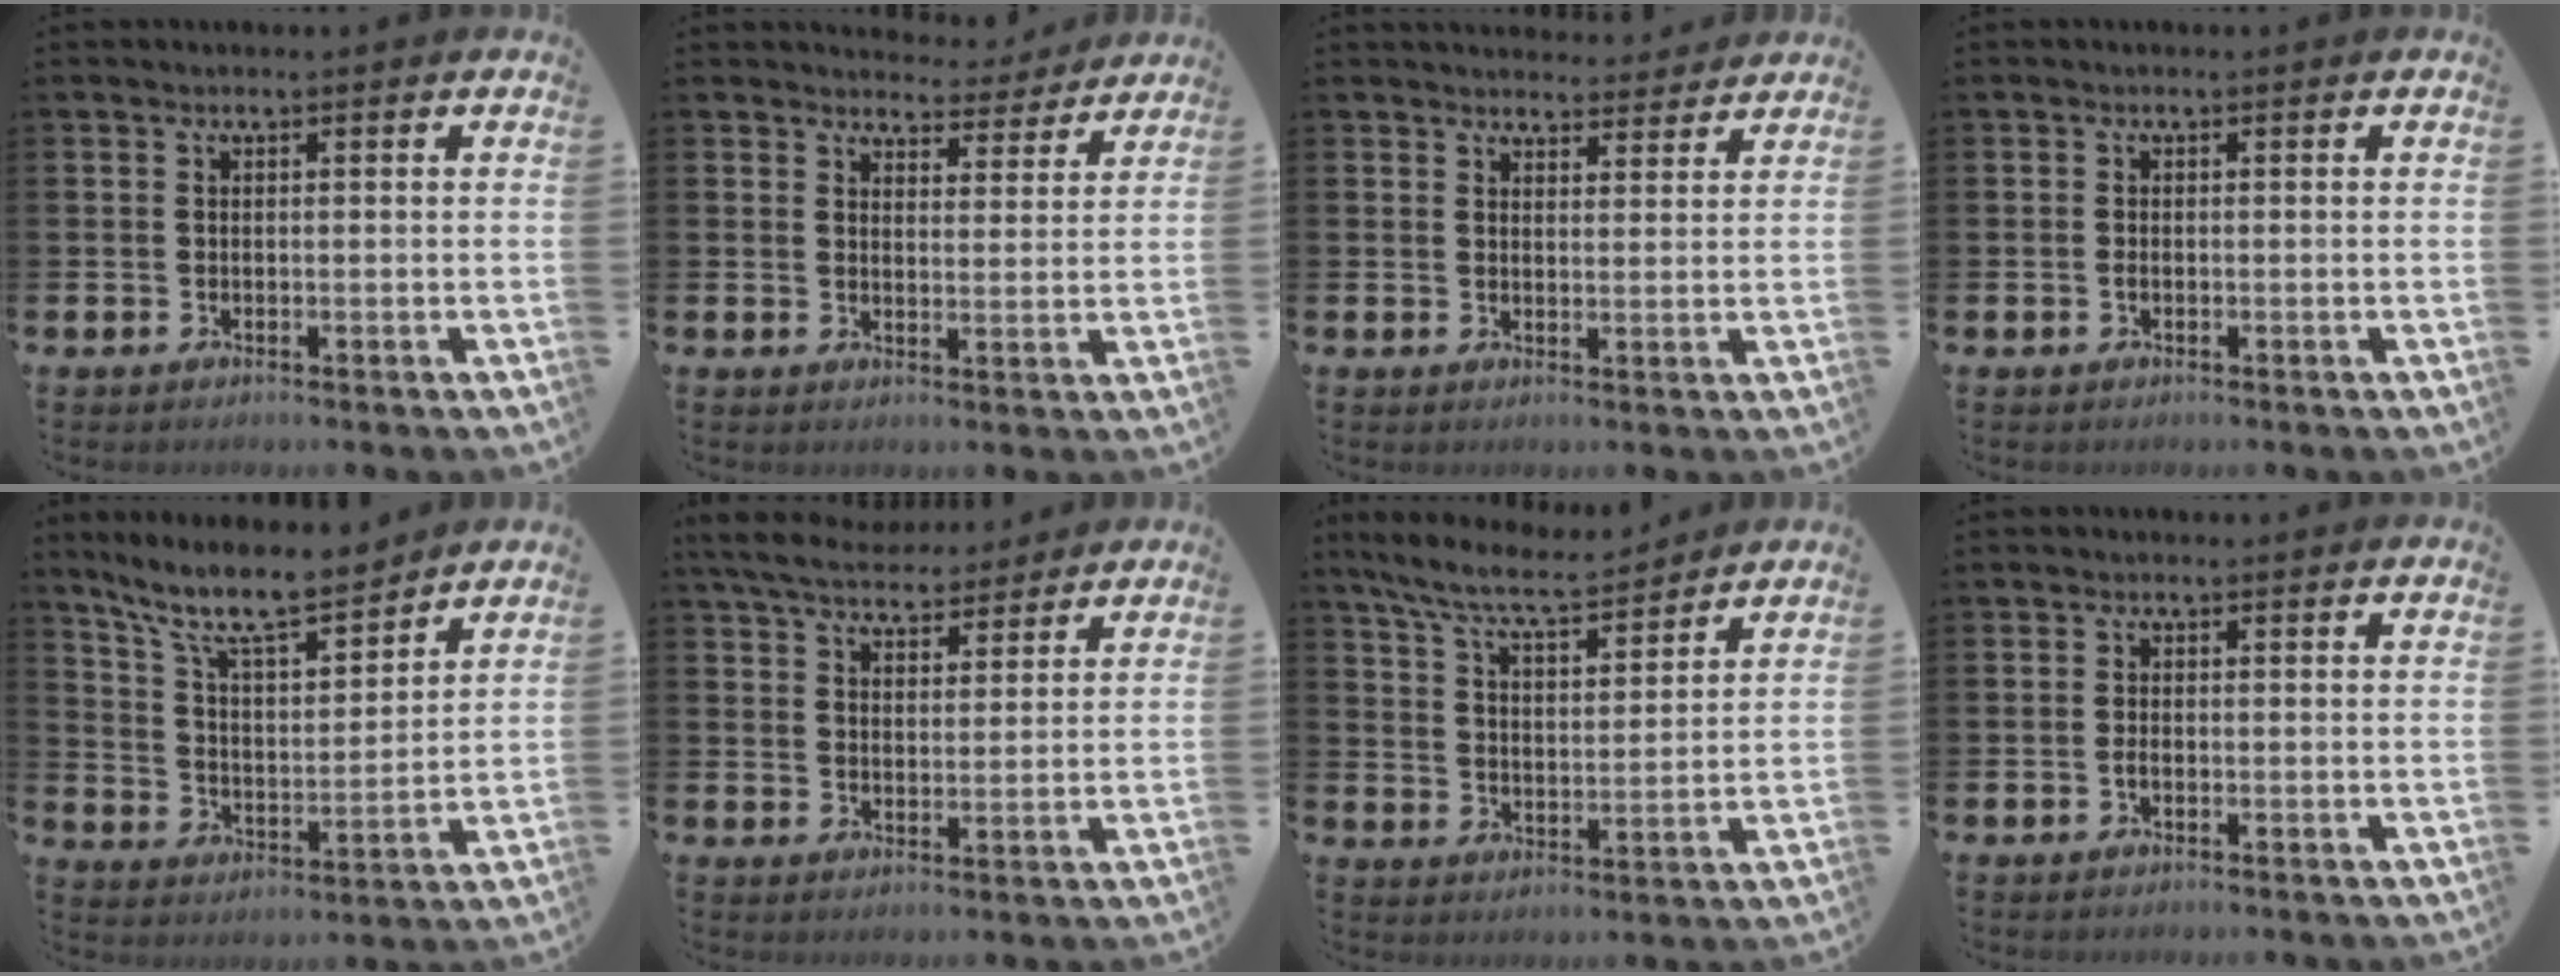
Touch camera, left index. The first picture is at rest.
{"total": 4.2, "force": [4.1, 1.0, -0.1], "torque": [-0.005, -0.035, 0.071]}
{"total": 3.6, "force": [3.6, 0.8, -0.1], "torque": [0.004, -0.022, 0.064]}
{"total": 0.7, "force": [-0.4, 0.3, 0.5], "torque": [-0.017, 0.004, -0.007]}
{"total": 10.1, "force": [8.9, 1.9, 4.6], "torque": [-0.118, -0.051, 0.156]}
{"total": 6.0, "force": [5.6, 1.6, 1.6], "torque": [-0.057, -0.022, 0.102]}
{"total": 7.8, "force": [7.1, 0.8, 2.9], "torque": [-0.087, -0.039, 0.127]}
{"total": 1.0, "force": [-0.6, 0.4, 0.7], "torque": [-0.021, 0.001, -0.010]}